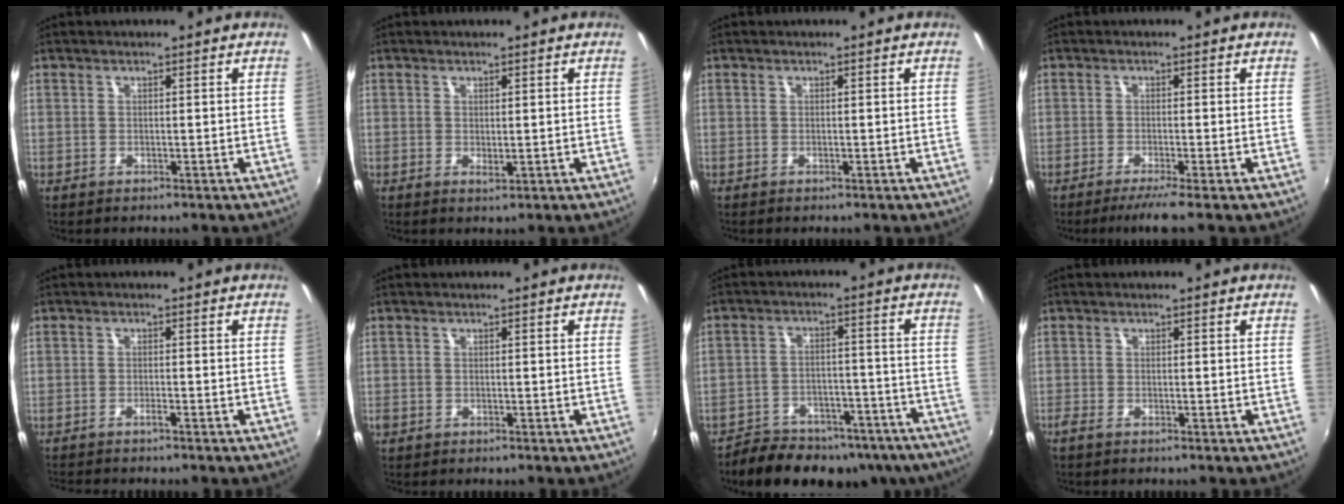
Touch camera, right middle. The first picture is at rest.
{"total": 0.9, "force": [0.1, 0.3, 0.8], "torque": [-0.013, -0.001, 0.004]}
{"total": 0.0}
{"total": 3.4, "force": [-2.5, -0.8, 2.1], "torque": [-0.046, -0.012, -0.047]}
{"total": 2.4, "force": [-2.2, -0.1, 1.0], "torque": [-0.029, -0.005, -0.043]}
{"total": 0.9, "force": [-0.6, 0.6, 0.3], "torque": [-0.009, -0.004, -0.012]}
{"total": 20.3, "force": [-16.2, 8.8, 8.4], "torque": [-0.160, 0.011, -0.197]}
{"total": 1.1, "force": [-0.9, 0.1, 0.6], "torque": [-0.014, -0.005, -0.021]}